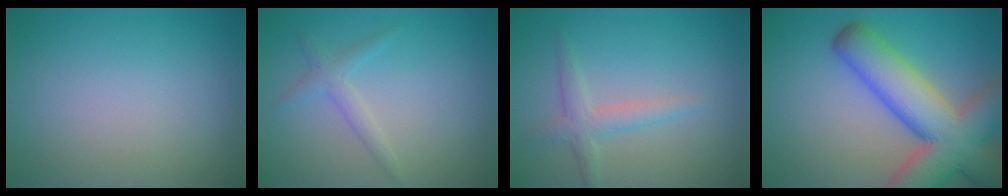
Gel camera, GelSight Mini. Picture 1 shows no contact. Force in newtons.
{"total": 1.6, "press": 1.6, "slide": 0.1}
{"total": 2.2, "press": 2.2, "slide": 0.1}
{"total": 11.5, "press": 11.5, "slide": 0.7}